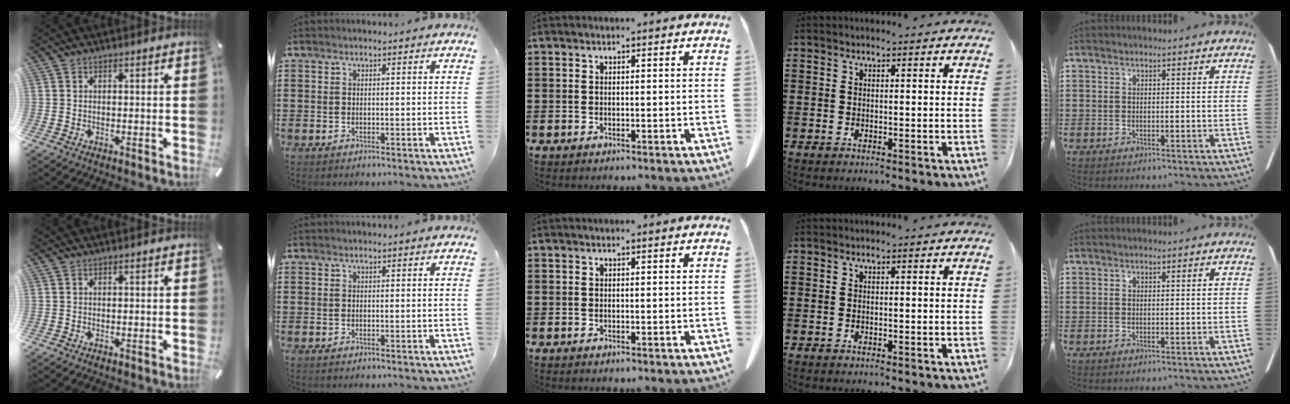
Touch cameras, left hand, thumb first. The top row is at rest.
{}